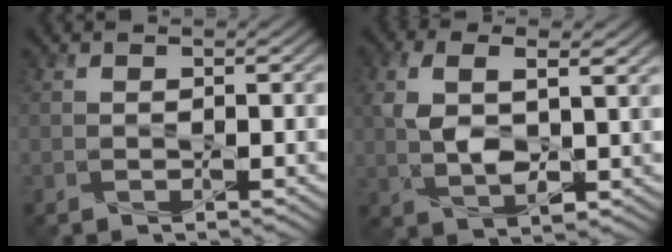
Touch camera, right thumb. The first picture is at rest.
{"total": 7.3, "force": [1.7, 3.7, 6.1], "torque": [-0.131, -0.001, 0.029]}